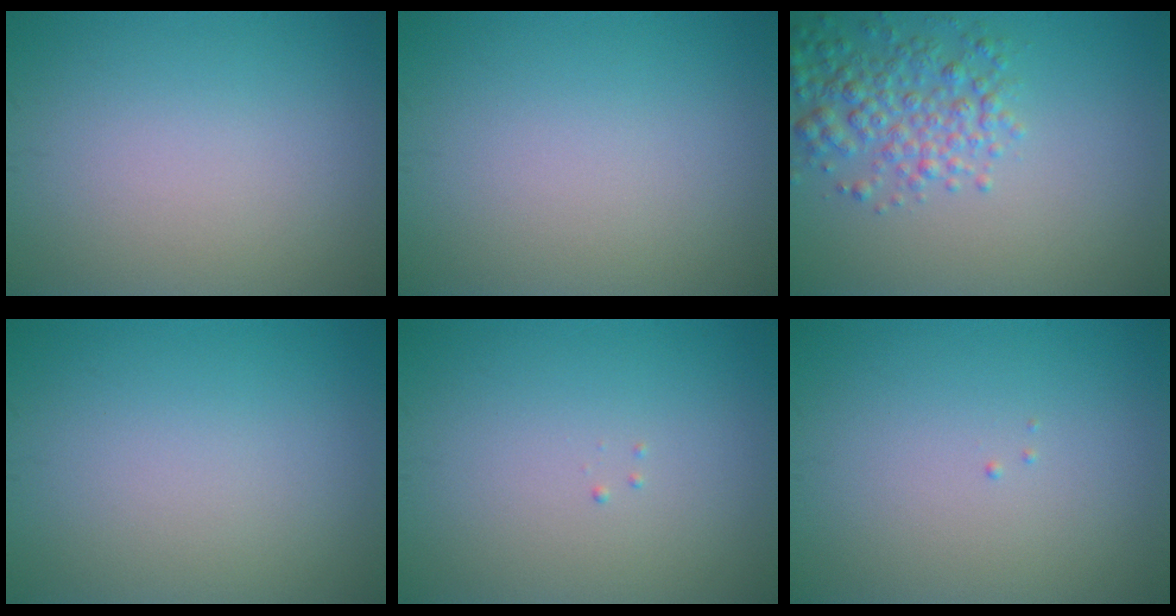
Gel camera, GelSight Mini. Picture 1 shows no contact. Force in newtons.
{"total": 0.0}
{"total": 4.1, "press": 4.1, "slide": 0.1}
{"total": 0.0}
{"total": 0.0}
{"total": 0.0}